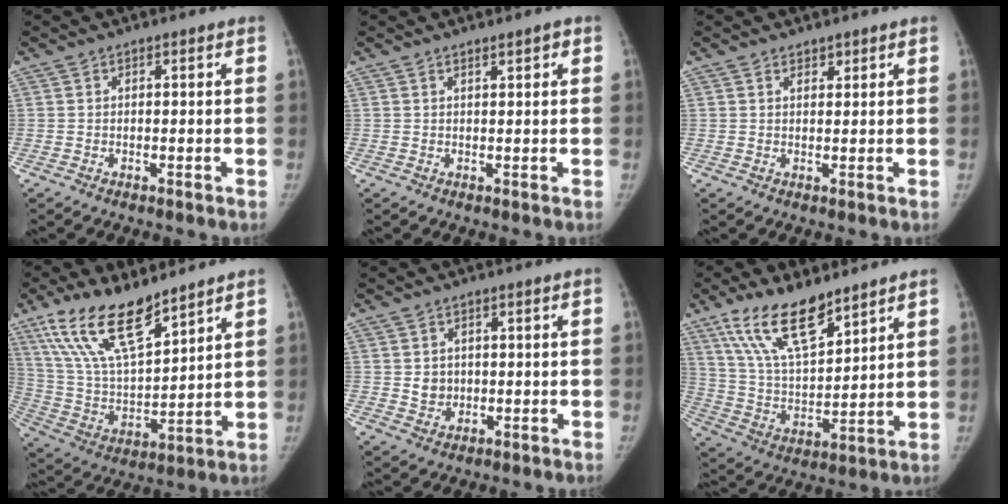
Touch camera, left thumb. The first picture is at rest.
{"total": 1.4, "force": [1.0, 0.4, 0.9], "torque": [-0.009, -0.004, 0.014]}
{"total": 1.6, "force": [1.3, 0.9, 0.3], "torque": [0.009, -0.008, 0.018]}
{"total": 18.0, "force": [12.3, 6.1, 11.6], "torque": [-0.192, -0.057, 0.244]}
{"total": 3.5, "force": [0.4, 3.1, 1.5], "torque": [-0.008, -0.002, 0.014]}
{"total": 16.1, "force": [11.1, 6.0, 10.0], "torque": [-0.154, -0.056, 0.218]}